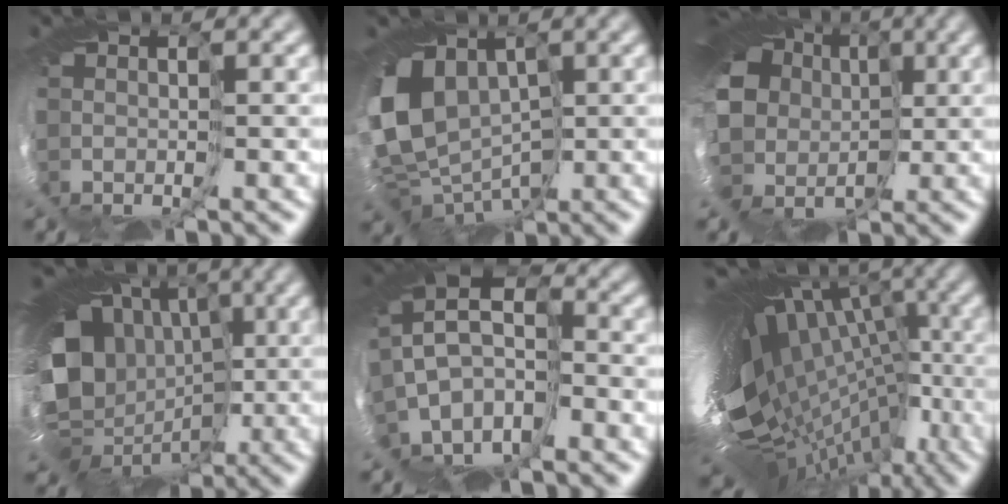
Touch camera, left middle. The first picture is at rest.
{"total": 9.4, "force": [0.9, 7.6, 5.5], "torque": [-0.126, -0.014, 0.026]}
{"total": 13.5, "force": [0.8, 11.3, 7.3], "torque": [-0.160, -0.019, 0.017]}
{"total": 15.7, "force": [0.8, 13.3, 8.2], "torque": [-0.166, -0.005, 0.022]}
{"total": 9.3, "force": [-1.9, 6.6, 6.2], "torque": [-0.130, 0.007, -0.025]}
{"total": 16.7, "force": [-1.4, 9.3, 13.8], "torque": [-0.228, 0.018, 0.018]}